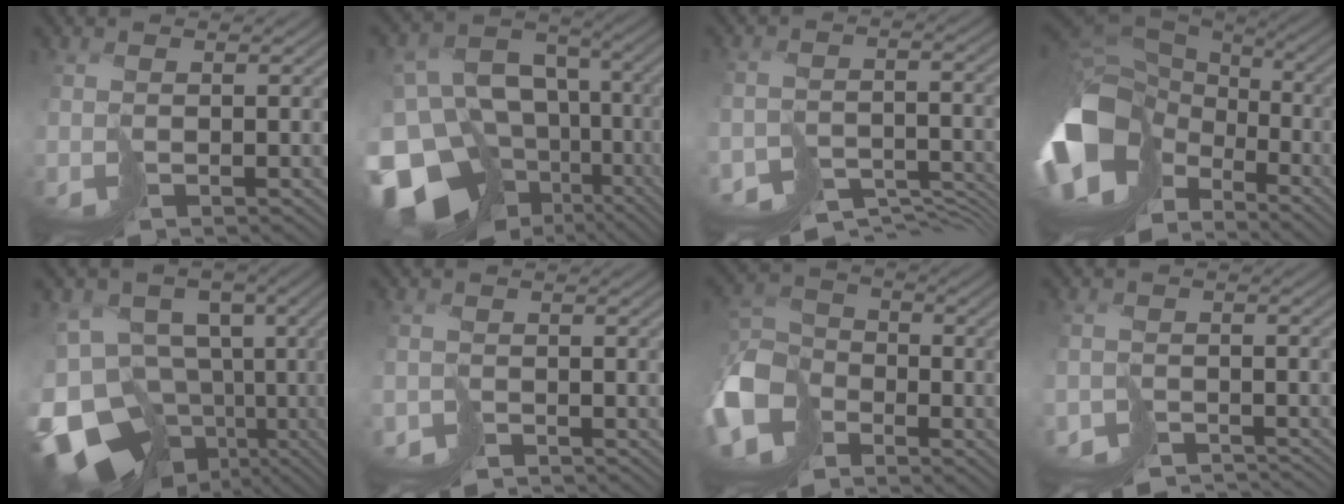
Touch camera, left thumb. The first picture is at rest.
{"total": 19.9, "force": [-9.9, 14.4, 9.5], "torque": [-0.217, -0.024, -0.134]}
{"total": 8.2, "force": [-7.5, 2.7, 1.7], "torque": [-0.018, -0.008, -0.112]}
{"total": 17.7, "force": [-6.6, 12.9, 10.2], "torque": [-0.271, -0.051, -0.106]}
{"total": 16.1, "force": [-7.1, 11.1, 9.1], "torque": [-0.205, -0.017, -0.109]}
{"total": 3.3, "force": [-3.2, 0.6, -0.2], "torque": [0.019, -0.006, -0.067]}
{"total": 11.1, "force": [-6.1, 7.2, 5.9], "torque": [-0.158, -0.035, -0.131]}
{"total": 6.1, "force": [-5.9, 1.7, 0.5], "torque": [0.006, -0.006, -0.099]}